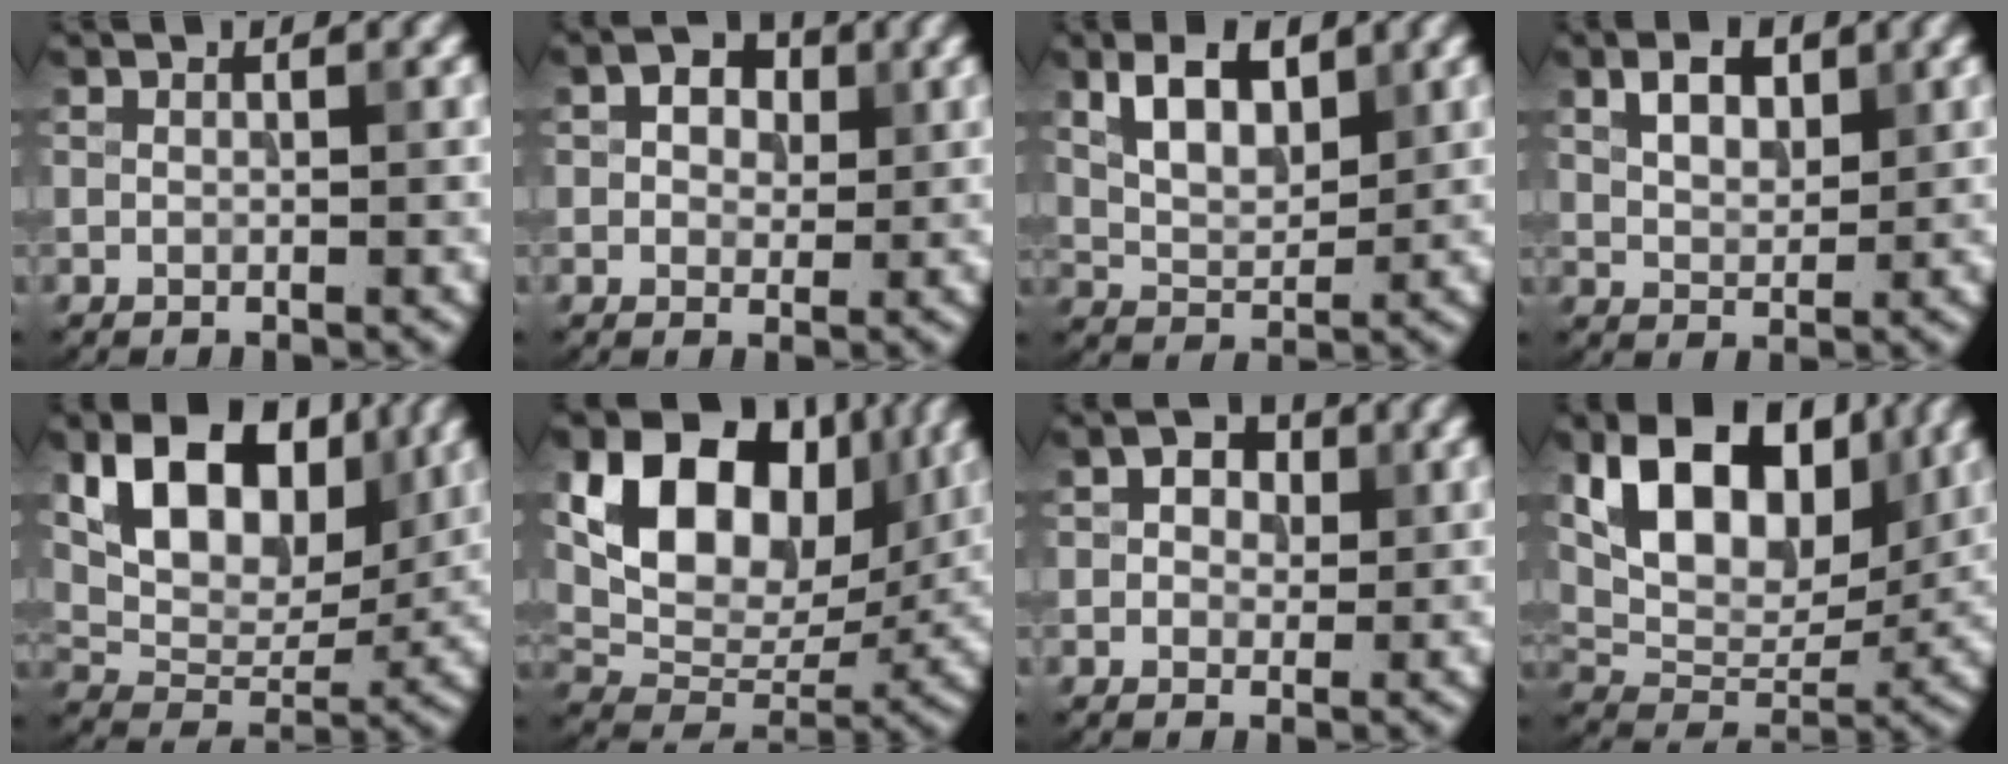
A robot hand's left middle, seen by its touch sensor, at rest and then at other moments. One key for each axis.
{"total": 3.1, "fx": 1.0, "fy": 2.2, "fz": 2.0, "tx": -0.029, "ty": 0.004, "tz": 0.008}
{"total": 5.0, "fx": 2.2, "fy": 2.6, "fz": 3.6, "tx": -0.070, "ty": 0.002, "tz": 0.039}
{"total": 3.4, "fx": 1.6, "fy": 2.0, "fz": 2.3, "tx": -0.045, "ty": 0.004, "tz": 0.029}
{"total": 9.5, "fx": 3.8, "fy": 5.9, "fz": 6.3, "tx": -0.113, "ty": -0.007, "tz": 0.064}
{"total": 12.1, "fx": 4.5, "fy": 8.1, "fz": 7.9, "tx": -0.144, "ty": 0.006, "tz": 0.079}
{"total": 2.5, "fx": 0.6, "fy": 1.9, "fz": 1.5, "tx": -0.021, "ty": 0.002, "tz": 0.004}
{"total": 10.3, "fx": 4.1, "fy": 6.3, "fz": 7.1, "tx": -0.128, "ty": -0.005, "tz": 0.069}